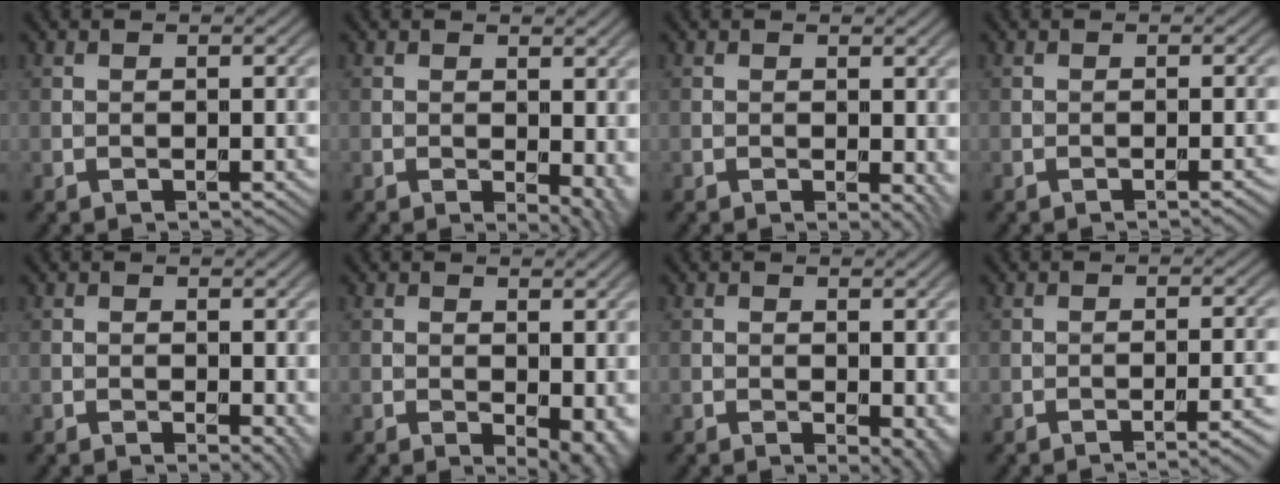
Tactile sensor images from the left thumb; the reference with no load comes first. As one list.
[{"total": 4.6, "force": [-0.3, 2.3, 4.0], "torque": [-0.048, -0.009, 0.001]}, {"total": 2.3, "force": [0.0, 1.1, 2.0], "torque": [-0.019, -0.006, 0.002]}, {"total": 1.1, "force": [-0.6, 0.1, 1.0], "torque": [-0.010, 0.002, -0.012]}, {"total": 2.4, "force": [-0.2, 1.3, 2.0], "torque": [-0.021, -0.008, 0.001]}, {"total": 4.8, "force": [-0.5, 2.5, 4.0], "torque": [-0.051, -0.013, -0.002]}, {"total": 3.6, "force": [-0.6, 2.0, 3.0], "torque": [-0.034, -0.010, -0.005]}, {"total": 3.2, "force": [-1.8, 0.6, 2.5], "torque": [-0.030, 0.010, -0.032]}]